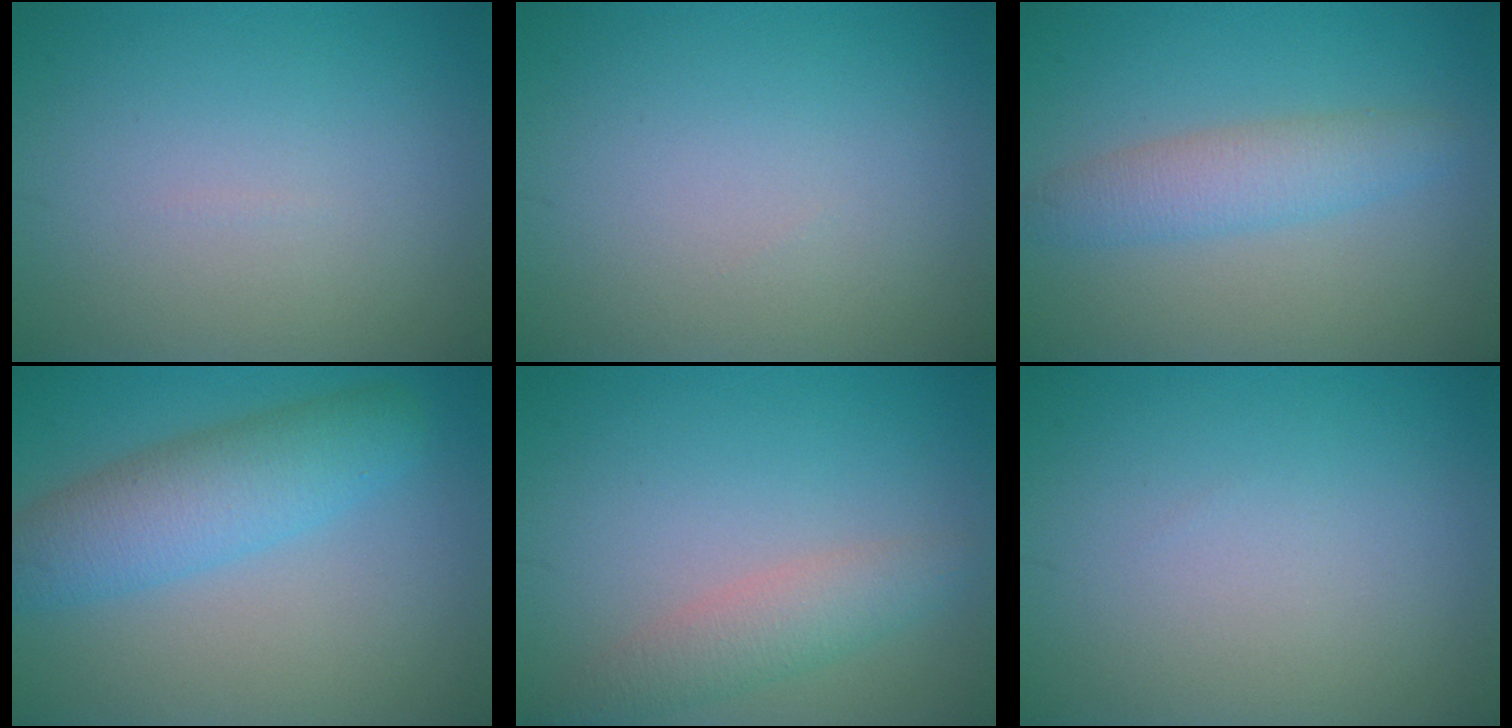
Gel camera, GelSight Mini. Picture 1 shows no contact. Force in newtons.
{"total": 0.0}
{"total": 3.3, "press": 3.3, "slide": 0.1}
{"total": 5.6, "press": 5.6, "slide": 0.2}
{"total": 2.9, "press": 2.9, "slide": 0.2}
{"total": 0.0}